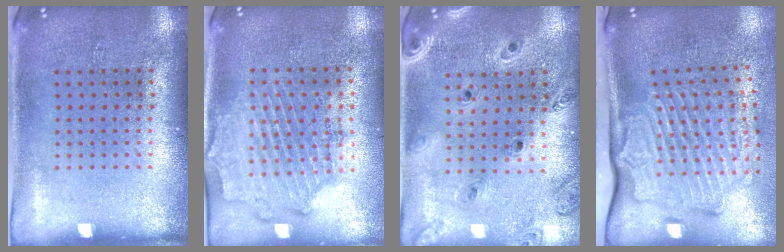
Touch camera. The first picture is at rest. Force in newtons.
{"total": 1.9, "press": 1.7, "slide": 0.8}
{"total": 1.3, "press": 1.2, "slide": 0.3}
{"total": 3.1, "press": 2.2, "slide": 2.2}